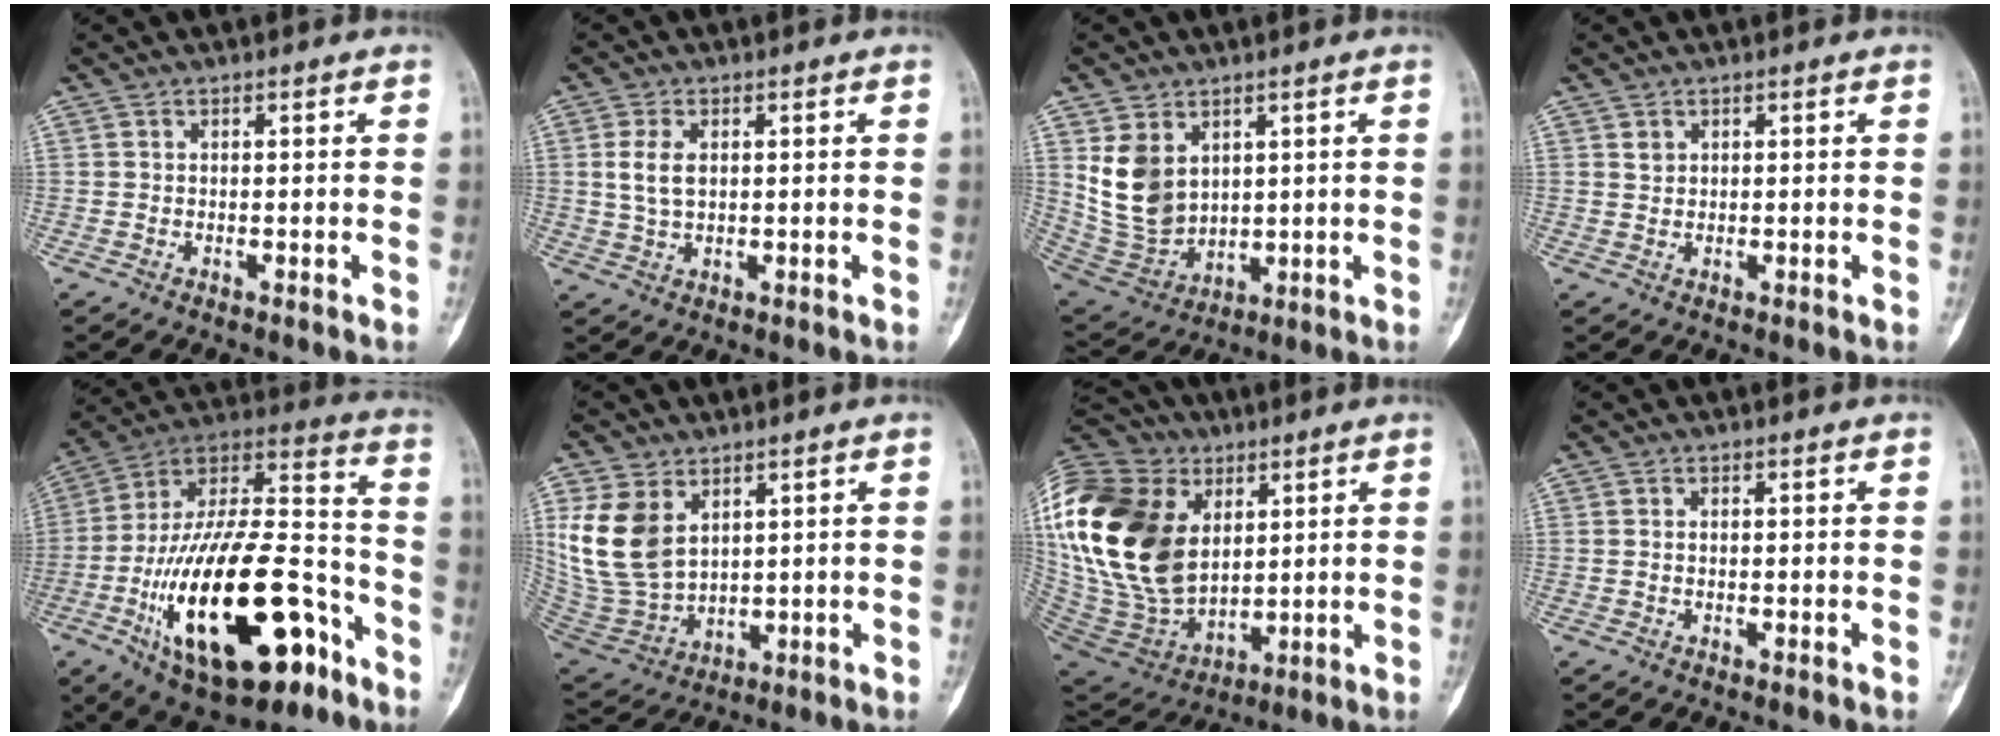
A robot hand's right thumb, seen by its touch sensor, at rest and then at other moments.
{"total": 4.6, "force": [0.9, 2.6, 3.6], "torque": [-0.074, 0.000, 0.019]}
{"total": 11.1, "force": [3.8, 8.1, 6.6], "torque": [-0.107, -0.021, 0.102]}
{"total": 1.2, "force": [0.7, 1.0, 0.4], "torque": [0.001, -0.003, 0.012]}
{"total": 32.3, "force": [-13.2, 14.1, 25.9], "torque": [-0.465, 0.063, -0.205]}
{"total": 13.6, "force": [4.9, 9.3, 8.6], "torque": [-0.163, -0.021, 0.118]}
{"total": 32.5, "force": [7.6, 22.1, 22.6], "torque": [-0.487, 0.003, 0.155]}
{"total": 0.7, "force": [0.0, 0.4, 0.5], "torque": [-0.015, 0.003, 0.001]}